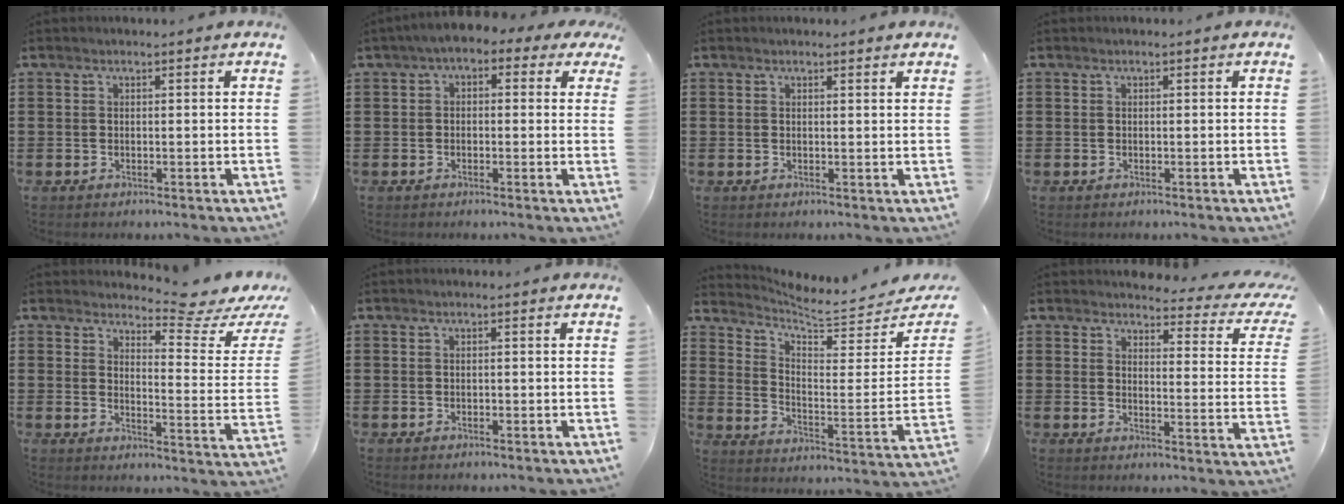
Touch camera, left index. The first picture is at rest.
{"total": 2.5, "force": [-0.4, 1.4, 2.0], "torque": [-0.040, 0.010, -0.013]}
{"total": 0.9, "force": [0.7, 0.0, 0.5], "torque": [-0.003, -0.006, 0.013]}
{"total": 0.0}
{"total": 6.5, "force": [5.8, 0.4, 2.9], "torque": [-0.050, -0.045, 0.095]}
{"total": 0.0}
{"total": 5.4, "force": [5.1, 0.2, 1.6], "torque": [-0.054, -0.056, 0.081]}
{"total": 3.4, "force": [3.0, 0.6, 1.4], "torque": [-0.030, -0.025, 0.045]}